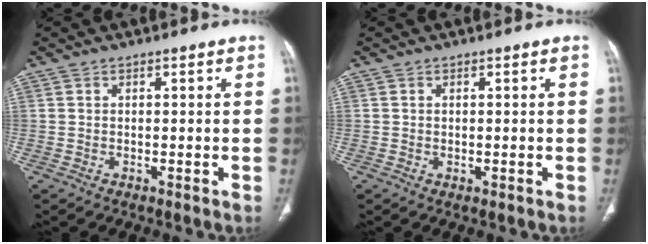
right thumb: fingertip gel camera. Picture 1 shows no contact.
{"total": 0.6, "force": [-0.1, 0.2, 0.5], "torque": [-0.009, -0.003, 0.001]}